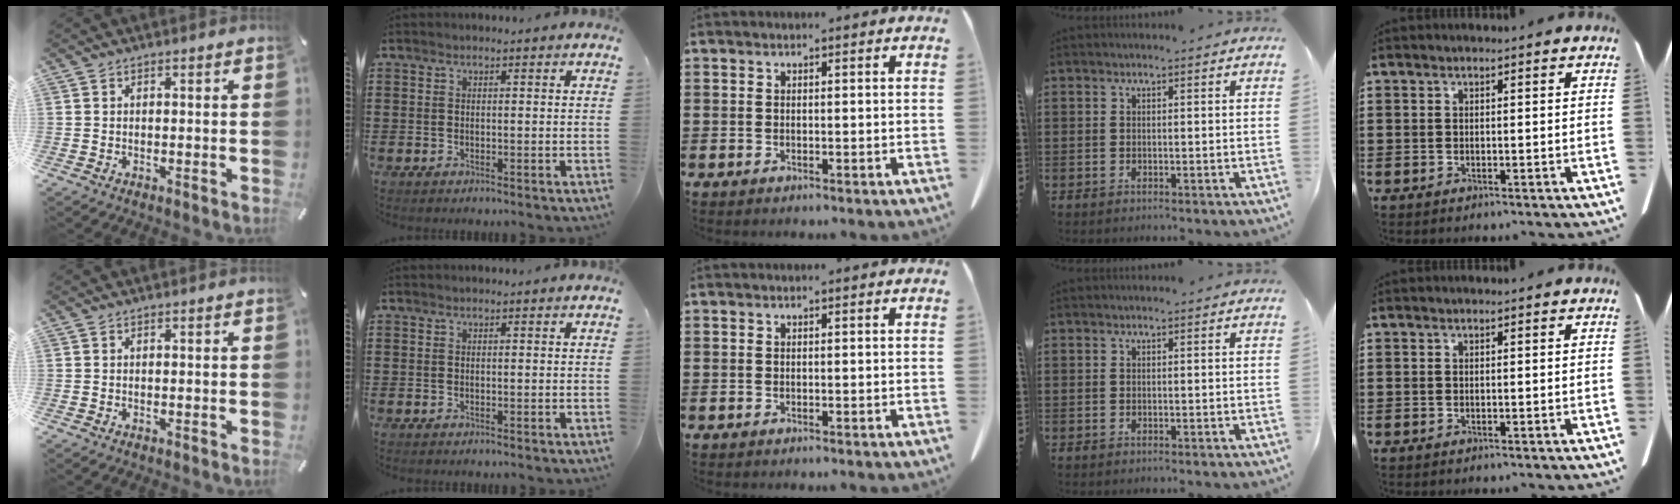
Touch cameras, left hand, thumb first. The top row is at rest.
{}